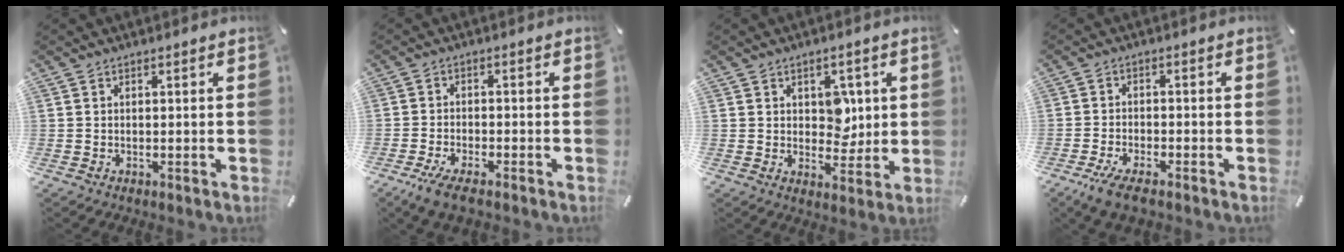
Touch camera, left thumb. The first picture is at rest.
{"total": 5.1, "force": [-3.6, 1.5, 3.2], "torque": [-0.076, 0.007, -0.069]}
{"total": 7.1, "force": [1.6, 5.5, 4.2], "torque": [-0.046, -0.005, 0.022]}
{"total": 5.7, "force": [-3.8, 1.3, 4.0], "torque": [-0.094, 0.000, -0.073]}